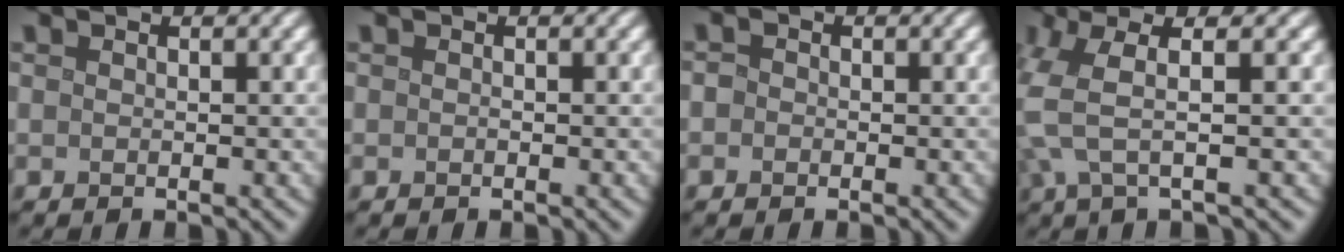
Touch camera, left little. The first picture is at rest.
{"total": 0.0}
{"total": 0.7, "force": [-0.3, 0.6, 0.3], "torque": [-0.004, -0.003, -0.008]}
{"total": 4.6, "force": [0.8, 0.8, 4.5], "torque": [-0.106, 0.003, 0.012]}